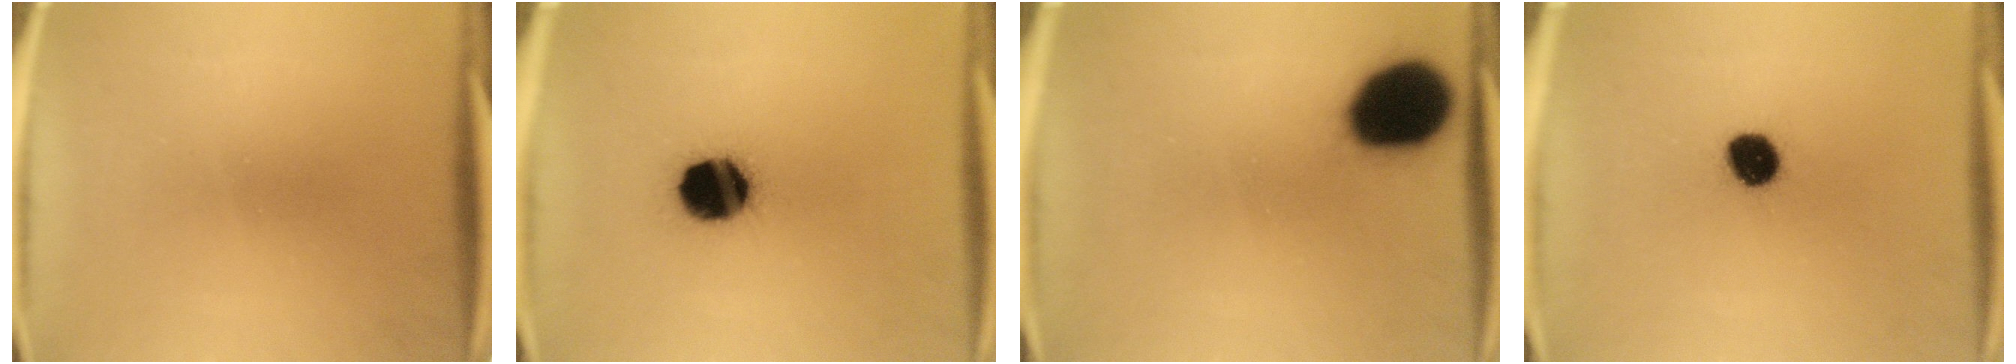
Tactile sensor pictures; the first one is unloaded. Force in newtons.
{"total": 14.2}
{"total": 18.4}
{"total": 7.6}